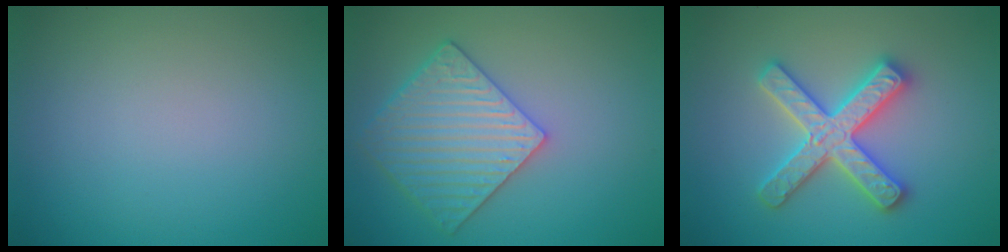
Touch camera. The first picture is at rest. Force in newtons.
{"total": 5.4, "press": 4.9, "slide": 2.4}
{"total": 5.0, "press": 4.9, "slide": 0.8}